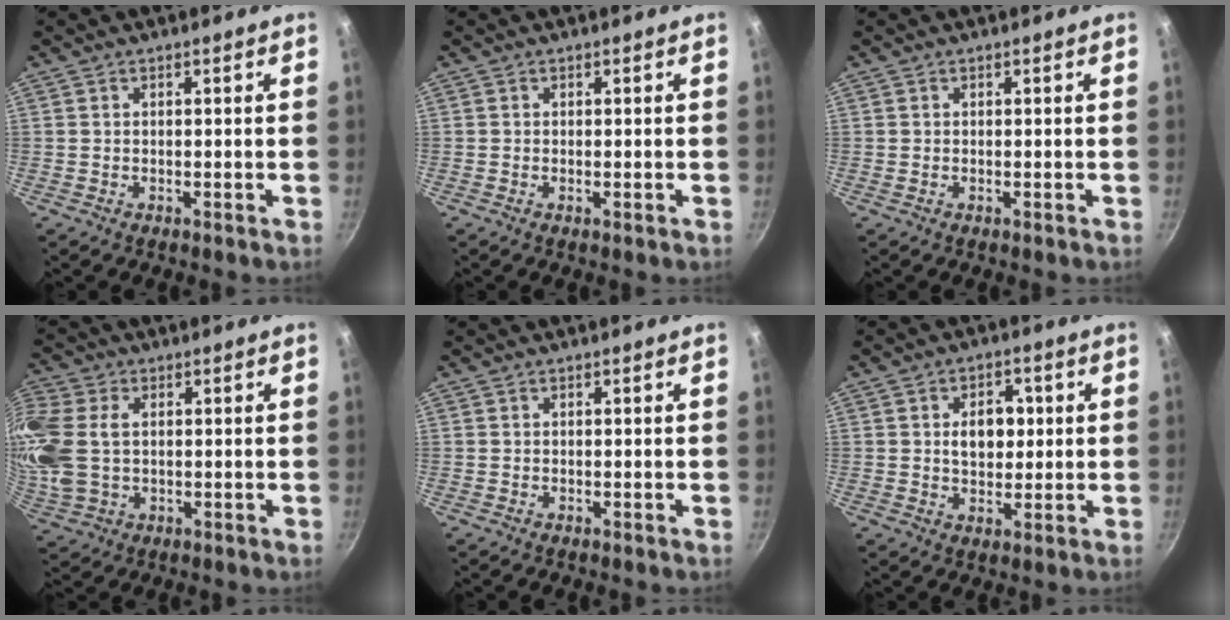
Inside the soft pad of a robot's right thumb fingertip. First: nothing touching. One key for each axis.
{"total": 0.7, "fx": -0.2, "fy": 0.2, "fz": 0.6, "tx": -0.013, "ty": -0.003, "tz": -0.002}
{"total": 0.0}
{"total": 16.3, "fx": 1.7, "fy": 11.3, "fz": 11.6, "tx": -0.315, "ty": 0.007, "tz": 0.040}
{"total": 0.0}
{"total": 7.2, "fx": 1.1, "fy": 4.8, "fz": 5.1, "tx": -0.050, "ty": 0.000, "tz": 0.017}